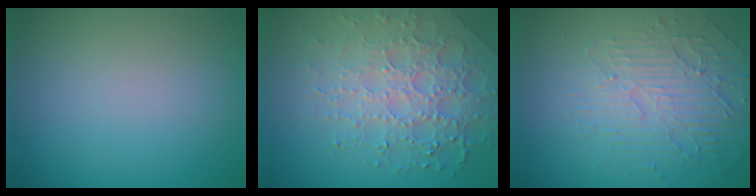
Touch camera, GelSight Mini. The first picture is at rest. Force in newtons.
{"total": 6.7, "press": 4.9, "slide": 4.5}
{"total": 5.1, "press": 3.3, "slide": 3.9}